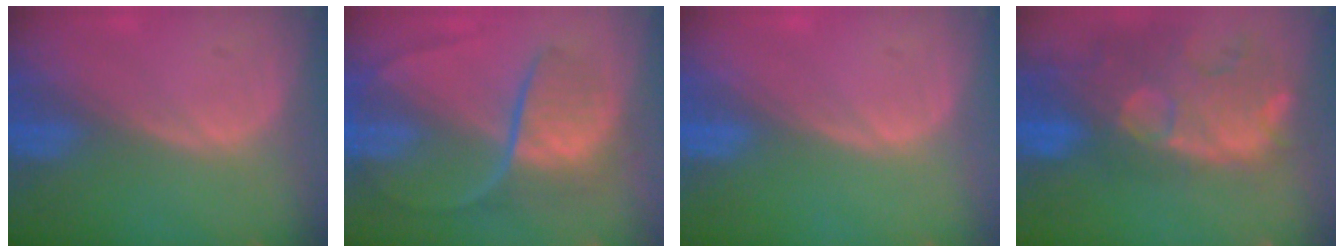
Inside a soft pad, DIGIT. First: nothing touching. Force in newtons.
{"total": 8.8, "press": 7.6, "slide": 4.5}
{"total": 0.0}
{"total": 14.4, "press": 11.8, "slide": 8.3}